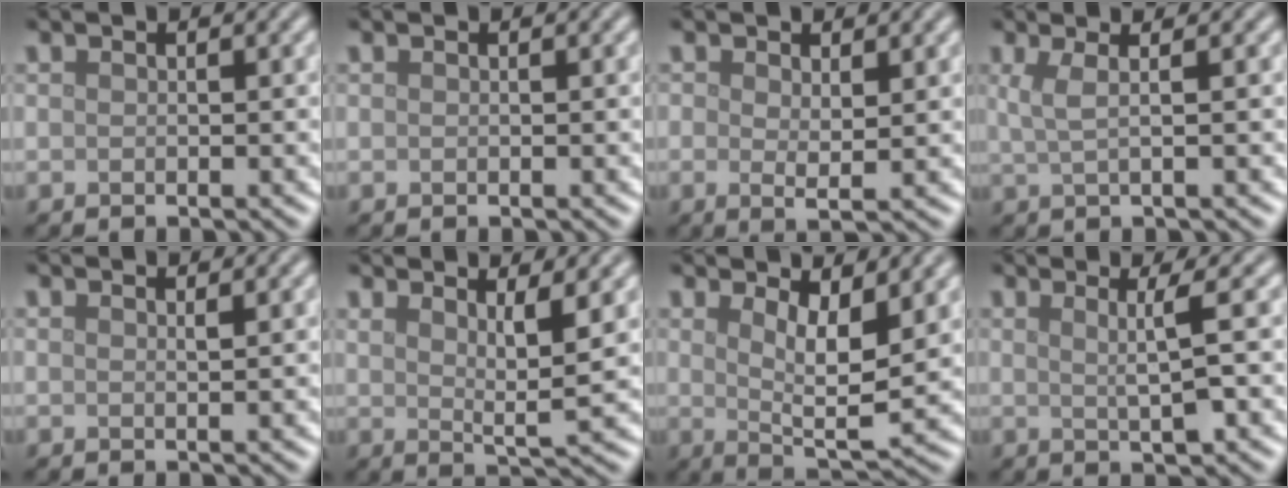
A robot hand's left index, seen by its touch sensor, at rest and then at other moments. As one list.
[{"total": 0.0}, {"total": 1.7, "force": [0.5, 0.6, 1.5], "torque": [-0.028, -0.004, 0.010]}, {"total": 2.3, "force": [0.6, 0.8, 2.1], "torque": [-0.033, 0.001, 0.008]}, {"total": 0.7, "force": [0.5, 0.2, 0.4], "torque": [0.001, 0.000, 0.007]}, {"total": 3.5, "force": [1.9, 0.6, 2.9], "torque": [-0.044, -0.010, 0.031]}, {"total": 4.9, "force": [1.9, 1.5, 4.3], "torque": [-0.074, -0.016, 0.037]}, {"total": 2.9, "force": [0.7, 0.5, 2.8], "torque": [-0.047, -0.002, 0.011]}]